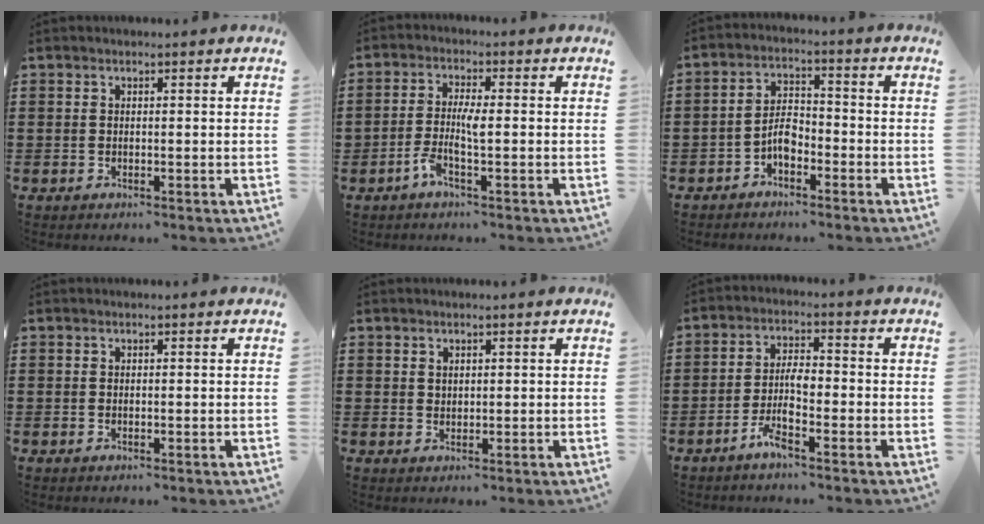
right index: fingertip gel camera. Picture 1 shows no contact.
{"total": 4.2, "force": [-1.4, 0.9, 3.8], "torque": [-0.086, -0.004, -0.033]}
{"total": 4.5, "force": [-2.3, 2.3, 3.1], "torque": [-0.070, 0.005, -0.048]}
{"total": 0.0}
{"total": 1.3, "force": [1.0, 0.8, 0.3], "torque": [-0.006, 0.002, 0.019]}
{"total": 5.1, "force": [-2.4, 1.5, 4.2], "torque": [-0.093, 0.005, -0.051]}